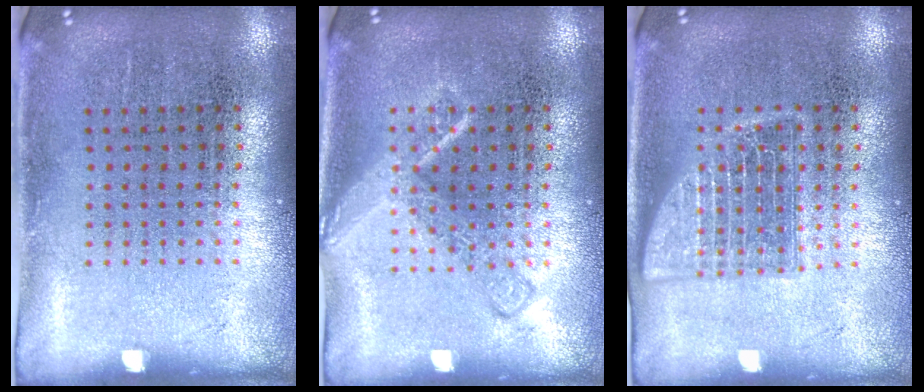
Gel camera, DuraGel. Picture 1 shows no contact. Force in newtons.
{"total": 2.1, "press": 2.1, "slide": 0.3}
{"total": 2.4, "press": 2.4, "slide": 0.4}